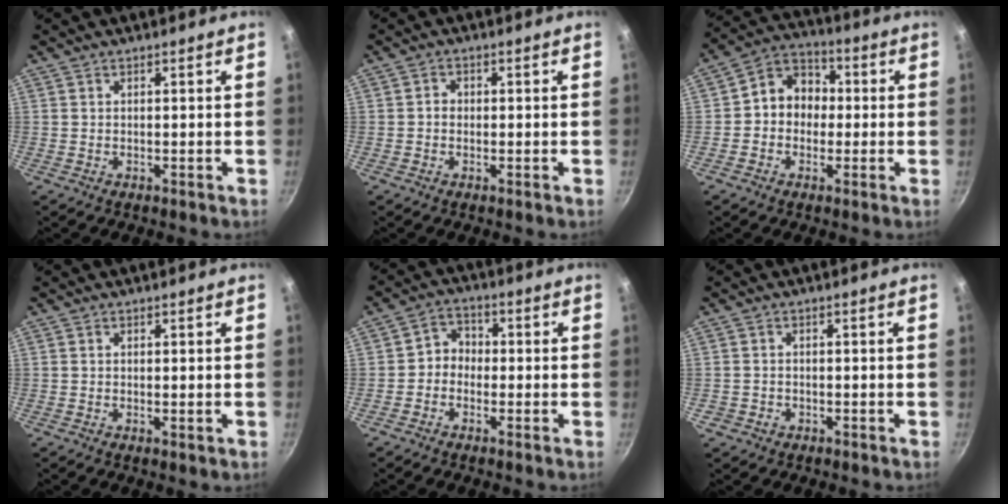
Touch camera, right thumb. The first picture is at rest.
{"total": 1.8, "force": [-0.2, 1.5, 0.8], "torque": [-0.009, 0.006, -0.006]}
{"total": 9.4, "force": [-0.2, 8.0, 4.9], "torque": [-0.033, 0.029, -0.025]}
{"total": 0.6, "force": [0.0, 0.2, 0.6], "torque": [-0.010, -0.003, -0.001]}
{"total": 4.4, "force": [-0.9, 3.8, 2.0], "torque": [-0.006, 0.018, -0.030]}
{"total": 1.7, "force": [-0.8, 1.4, 0.5], "torque": [-0.006, 0.006, -0.009]}